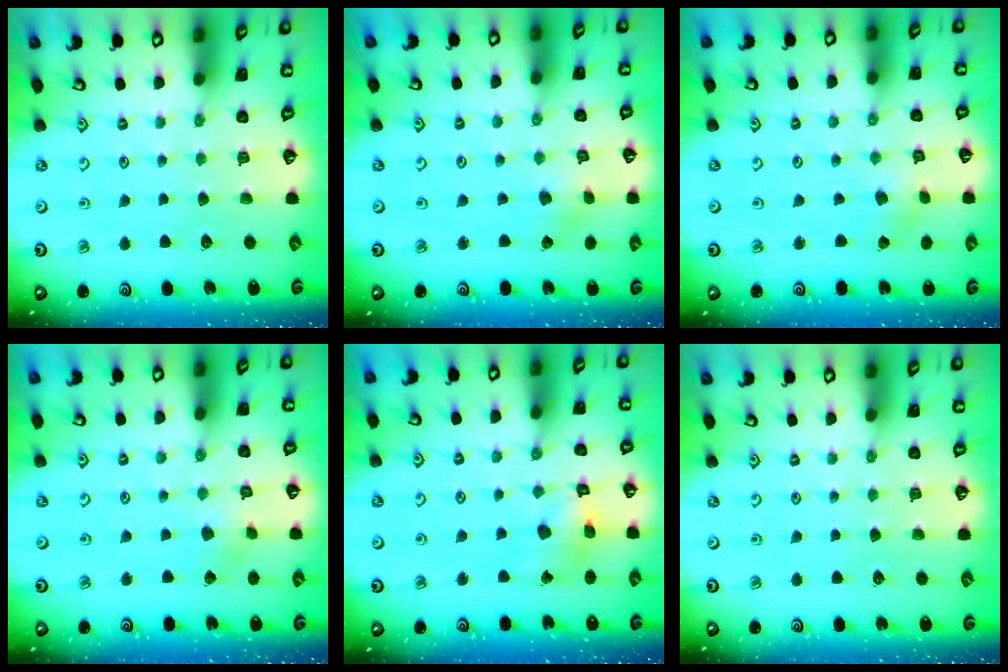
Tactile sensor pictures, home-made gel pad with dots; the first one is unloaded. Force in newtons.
{"total": 2.3, "press": 2.3, "slide": 0.4}
{"total": 1.2, "press": 1.2, "slide": 0.1}
{"total": 2.9, "press": 2.9, "slide": 0.3}
{"total": 8.3, "press": 8.3, "slide": 0.9}
{"total": 0.0}